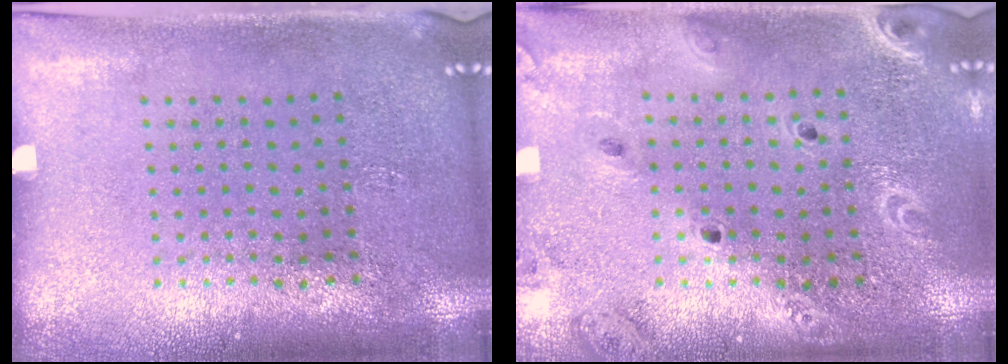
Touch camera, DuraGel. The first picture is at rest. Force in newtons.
{"total": 2.0, "press": 1.9, "slide": 0.7}